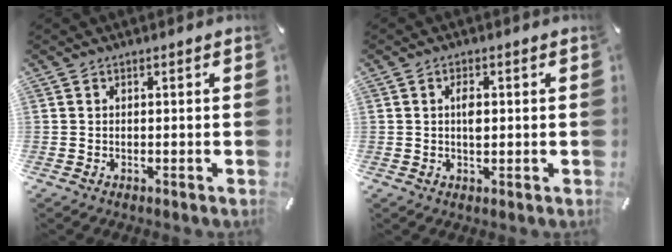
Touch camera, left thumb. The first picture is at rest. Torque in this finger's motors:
{"motor_torque": [0.86, 0.79, 0.65, -0.16, 0.04]}